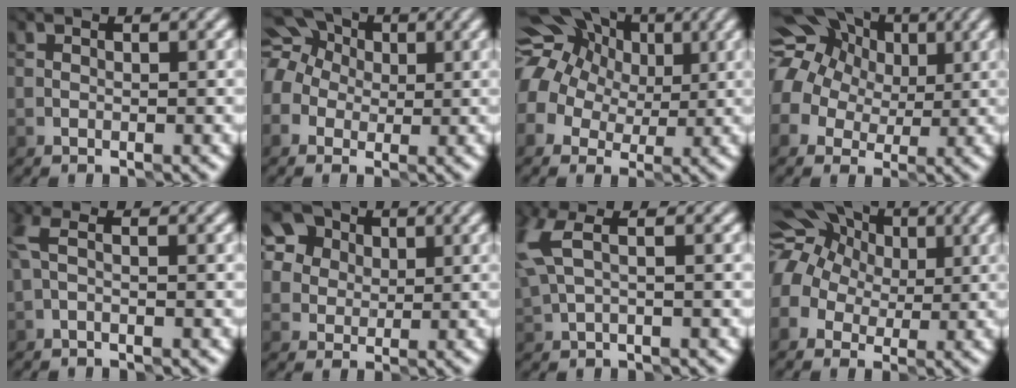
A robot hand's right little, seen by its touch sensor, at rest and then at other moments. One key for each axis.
{"total": 11.2, "fx": 2.4, "fy": 9.8, "fz": 4.9, "tx": -0.124, "ty": 0.034, "tz": 0.014}
{"total": 15.3, "fx": 5.6, "fy": 12.4, "fz": 7.0, "tx": -0.162, "ty": 0.043, "tz": 0.070}
{"total": 17.2, "fx": 6.4, "fy": 14.1, "fz": 7.3, "tx": -0.180, "ty": 0.043, "tz": 0.092}
{"total": 1.7, "fx": -0.3, "fy": 0.6, "fz": 1.6, "tx": -0.051, "ty": 0.004, "tz": -0.009}
{"total": 7.9, "fx": 3.7, "fy": 6.3, "fz": 2.9, "tx": -0.079, "ty": 0.019, "tz": 0.065}
{"total": 3.9, "fx": 1.2, "fy": 1.6, "fz": 3.4, "tx": -0.103, "ty": 0.006, "tz": 0.027}
{"total": 16.2, "fx": 4.6, "fy": 13.7, "fz": 7.4, "tx": -0.177, "ty": 0.043, "tz": 0.035}